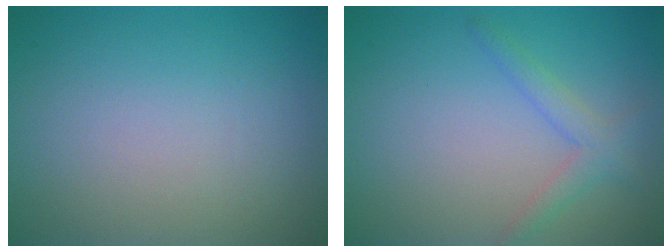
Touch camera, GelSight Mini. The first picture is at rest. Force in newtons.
{"total": 2.1, "press": 2.1, "slide": 0.1}